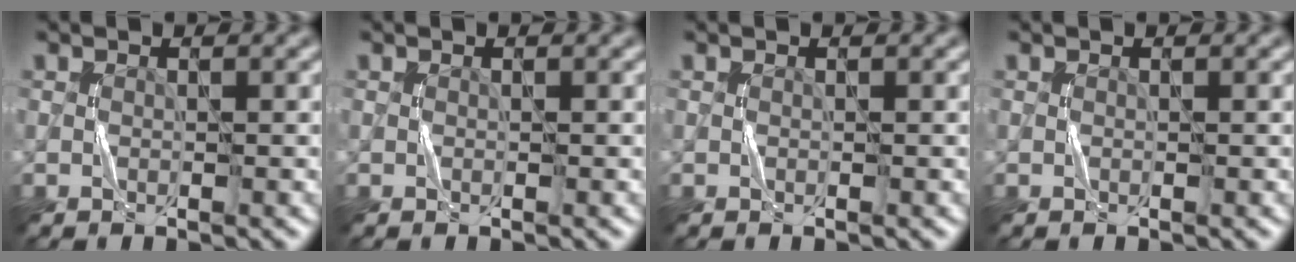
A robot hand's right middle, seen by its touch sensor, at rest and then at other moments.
{"total": 0.0}
{"total": 0.0}
{"total": 0.0}